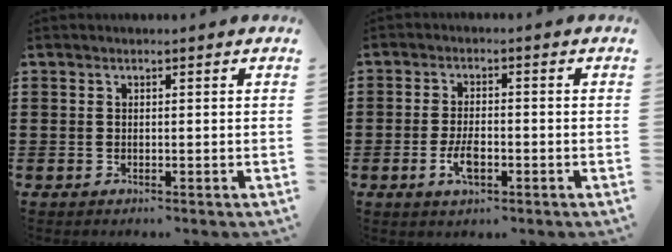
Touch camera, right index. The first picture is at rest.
{"total": 4.2, "force": [-1.5, 1.7, 3.5], "torque": [-0.082, -0.003, -0.032]}